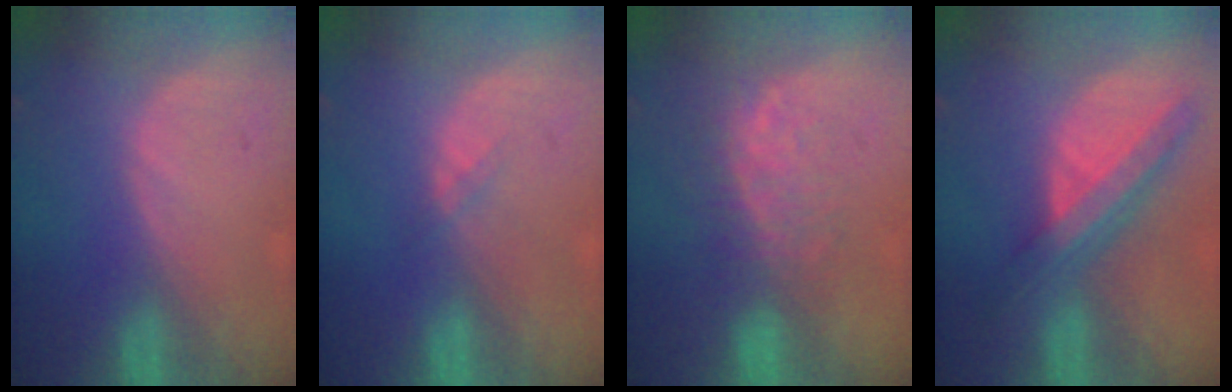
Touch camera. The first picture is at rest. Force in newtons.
{"total": 1.0, "press": 1.0, "slide": 0.2}
{"total": 7.5, "press": 7.0, "slide": 2.8}
{"total": 8.6, "press": 7.4, "slide": 4.5}